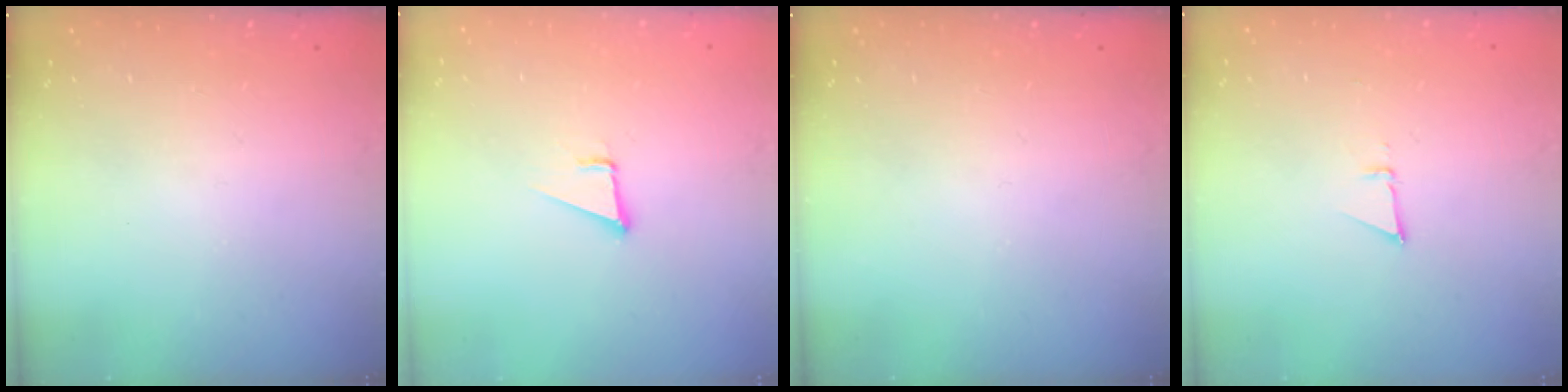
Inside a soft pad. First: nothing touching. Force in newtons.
{"total": 3.4, "press": 2.6, "slide": 2.2}
{"total": 0.0}
{"total": 3.0, "press": 2.9, "slide": 0.8}